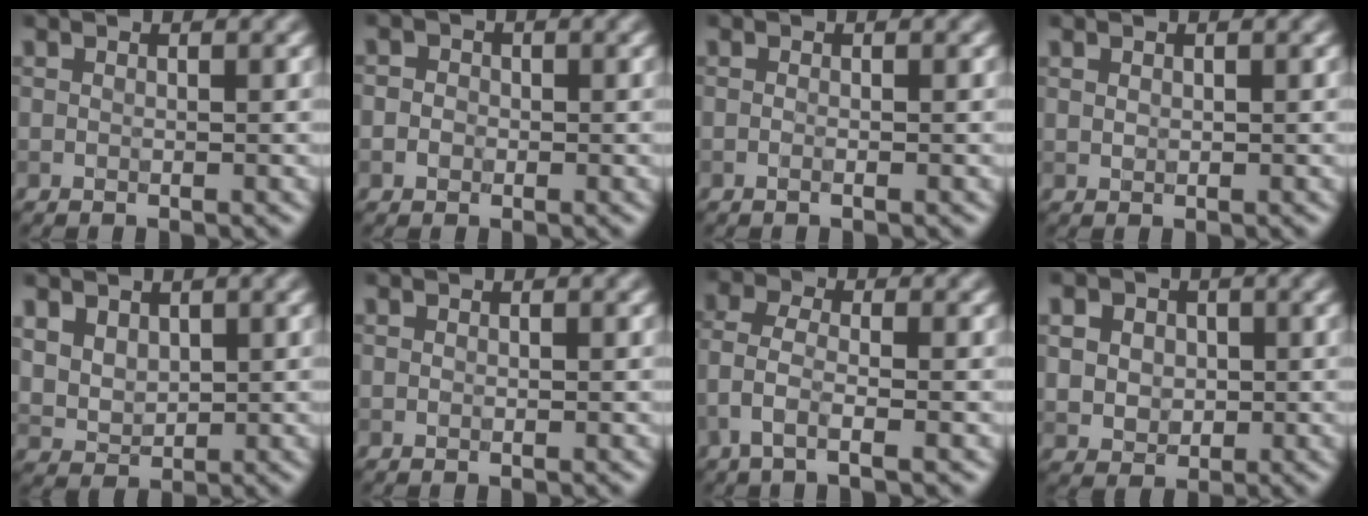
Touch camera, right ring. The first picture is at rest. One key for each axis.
{"total": 2.0, "fx": 0.1, "fy": 1.8, "fz": 0.9, "tx": 0.005, "ty": 0.009, "tz": -0.017}
{"total": 0.5, "fx": -0.2, "fy": 0.1, "fz": 0.5, "tx": -0.009, "ty": -0.006, "tz": -0.005}
{"total": 0.6, "fx": 0.2, "fy": 0.4, "fz": 0.3, "tx": -0.006, "ty": -0.001, "tz": 0.007}
{"total": 3.6, "fx": 1.8, "fy": 2.6, "fz": 1.7, "tx": -0.052, "ty": 0.000, "tz": 0.047}
{"total": 0.0}
{"total": 3.2, "fx": -1.5, "fy": 1.0, "fz": 2.6, "tx": -0.061, "ty": 0.001, "tz": -0.040}
{"total": 6.0, "fx": 2.0, "fy": 4.9, "fz": 2.9, "tx": -0.058, "ty": 0.020, "tz": 0.019}